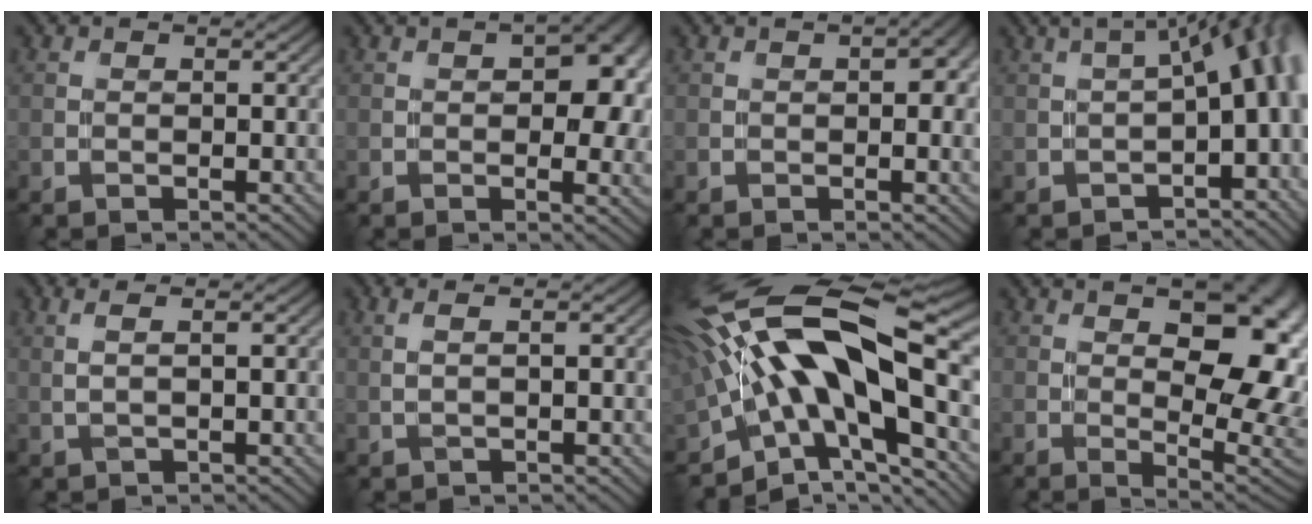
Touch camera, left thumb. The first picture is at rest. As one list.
[{"total": 7.4, "force": [0.6, 3.8, 6.3], "torque": [-0.071, 0.002, 0.018]}, {"total": 2.5, "force": [-0.1, 0.5, 2.5], "torque": [-0.038, 0.000, 0.006]}, {"total": 8.7, "force": [-0.9, 2.6, 8.3], "torque": [-0.103, 0.008, -0.003]}, {"total": 1.8, "force": [0.7, 0.4, 1.6], "torque": [-0.029, 0.002, 0.014]}, {"total": 1.5, "force": [0.5, 0.4, 1.4], "torque": [-0.023, -0.001, 0.009]}, {"total": 19.0, "force": [0.9, 8.7, 16.9], "torque": [-0.305, 0.013, 0.003]}, {"total": 14.1, "force": [2.9, 6.7, 12.1], "torque": [-0.153, 0.022, 0.054]}]